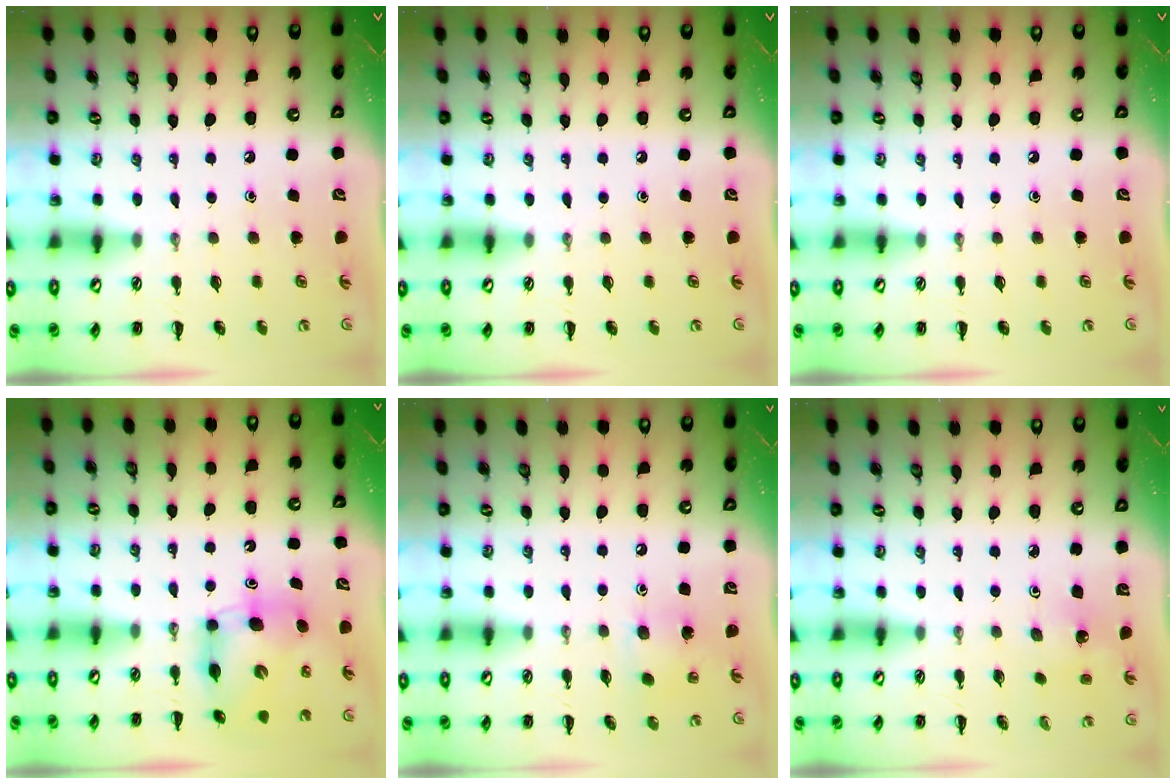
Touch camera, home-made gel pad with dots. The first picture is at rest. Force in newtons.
{"total": 0.0}
{"total": 0.0}
{"total": 6.7, "press": 6.6, "slide": 1.1}
{"total": 5.9, "press": 5.7, "slide": 1.4}
{"total": 1.6, "press": 1.5, "slide": 0.6}